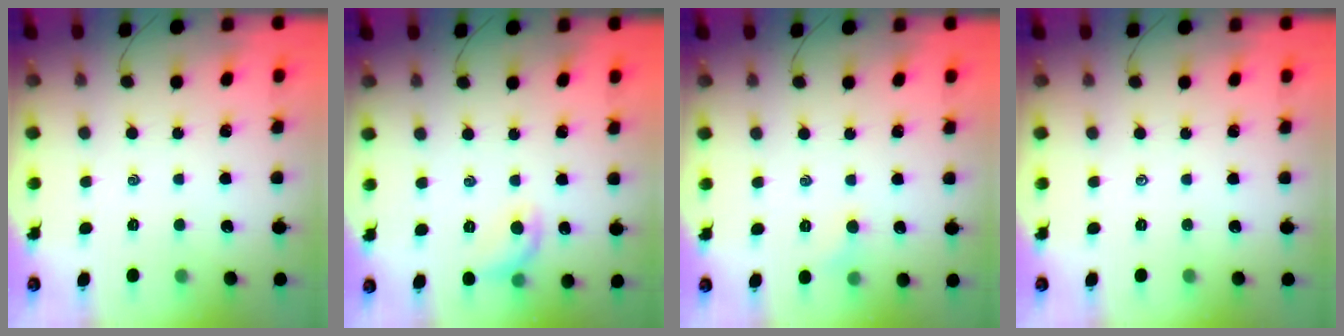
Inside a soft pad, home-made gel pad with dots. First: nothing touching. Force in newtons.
{"total": 7.7, "press": 7.6, "slide": 1.1}
{"total": 4.4, "press": 4.1, "slide": 1.5}
{"total": 0.0}